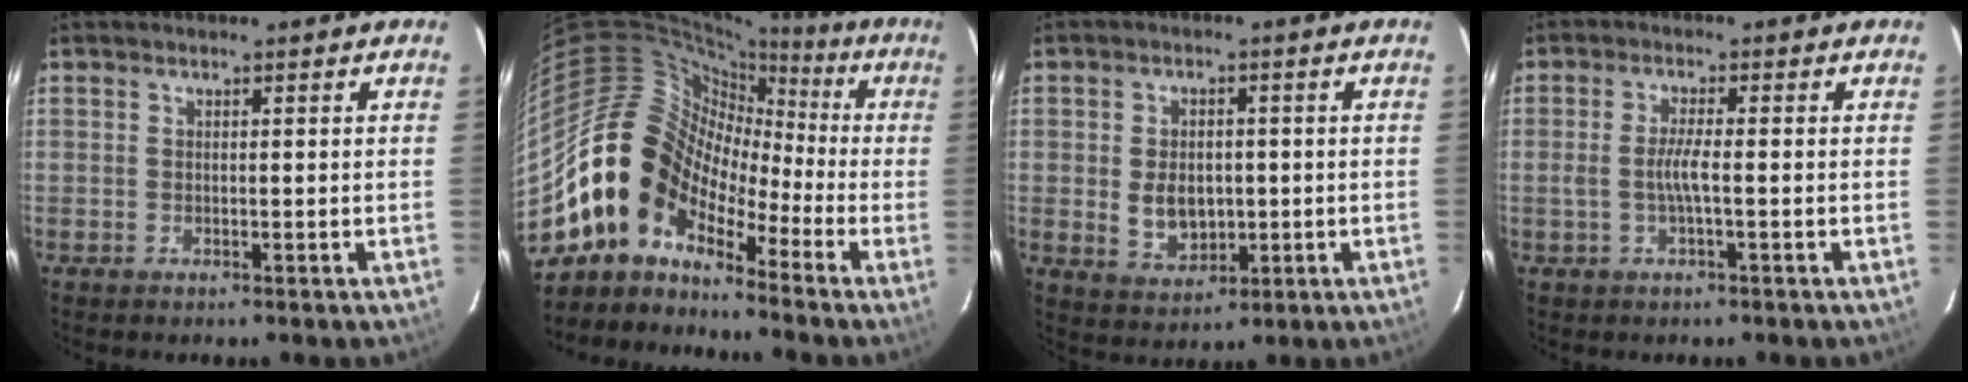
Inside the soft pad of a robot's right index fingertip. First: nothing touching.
{"total": 12.6, "force": [-8.2, 8.6, 4.1], "torque": [-0.076, 0.034, -0.175]}
{"total": 7.1, "force": [-0.5, 5.0, 4.9], "torque": [-0.095, -0.002, 0.003]}
{"total": 3.5, "force": [-0.8, 0.0, 3.4], "torque": [-0.067, 0.000, -0.013]}